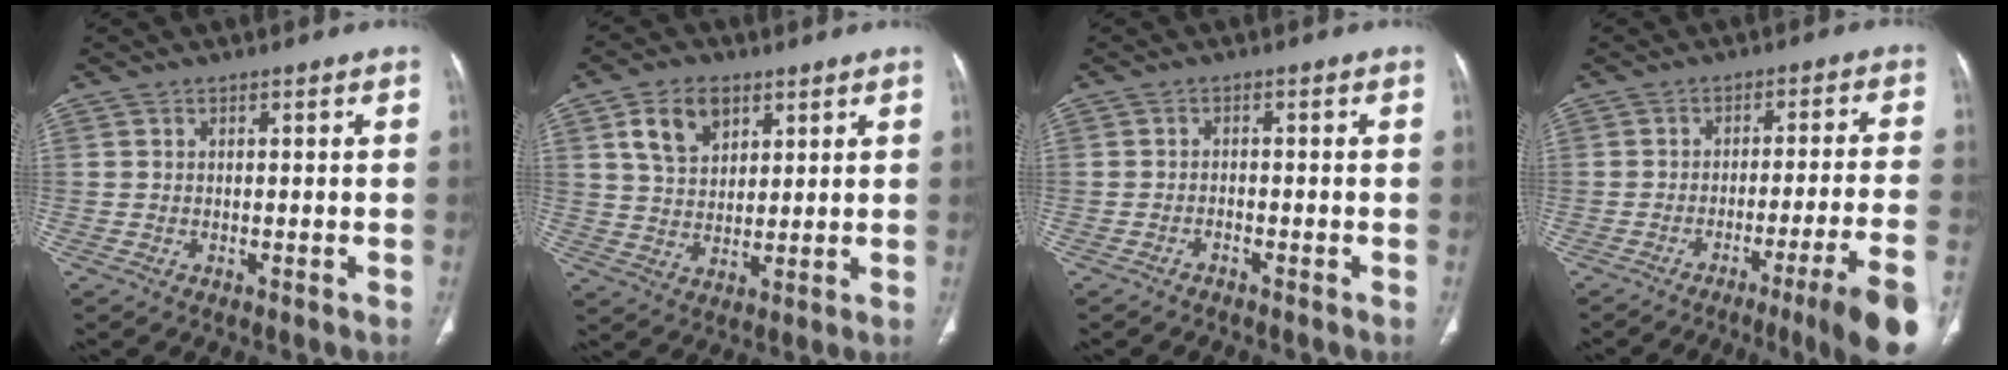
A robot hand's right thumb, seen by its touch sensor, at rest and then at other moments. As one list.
[{"total": 8.8, "force": [4.3, 5.8, 5.1], "torque": [-0.070, -0.015, 0.082]}, {"total": 1.0, "force": [-1.0, 0.2, 0.2], "torque": [-0.012, 0.011, -0.014]}, {"total": 13.5, "force": [-7.7, -0.7, 11.1], "torque": [-0.130, 0.031, -0.108]}]